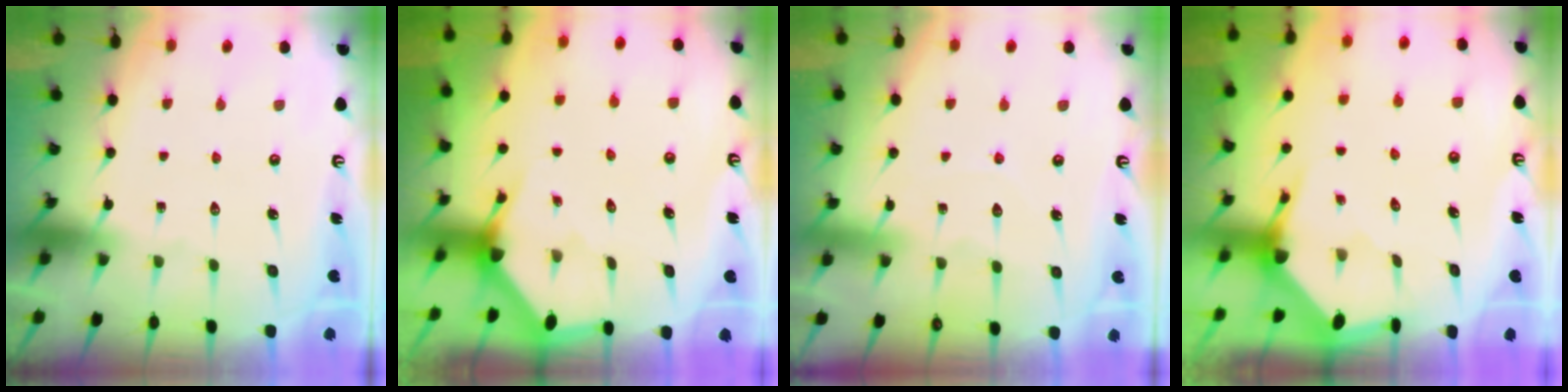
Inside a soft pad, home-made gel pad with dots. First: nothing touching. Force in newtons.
{"total": 2.4, "press": 2.4, "slide": 0.2}
{"total": 4.4, "press": 4.3, "slide": 0.3}
{"total": 3.5, "press": 3.4, "slide": 0.5}